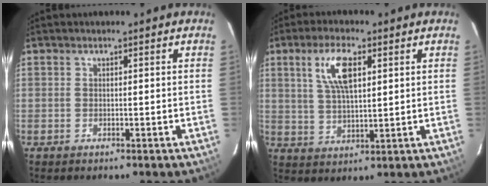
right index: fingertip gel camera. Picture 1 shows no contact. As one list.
[{"total": 8.4, "force": [3.3, 3.1, 7.1], "torque": [-0.138, 0.006, 0.065]}]